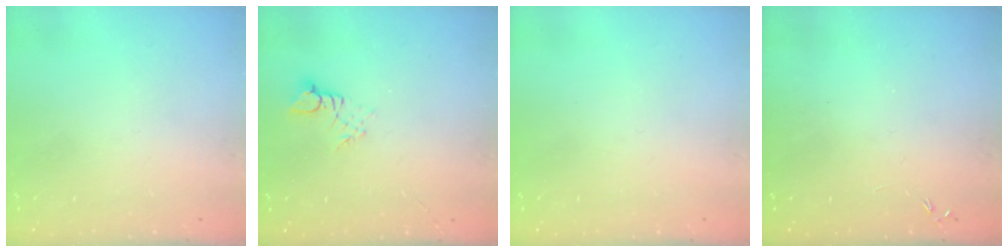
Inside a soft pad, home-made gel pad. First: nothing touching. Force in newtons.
{"total": 2.7, "press": 2.7, "slide": 0.3}
{"total": 0.0}
{"total": 0.0}